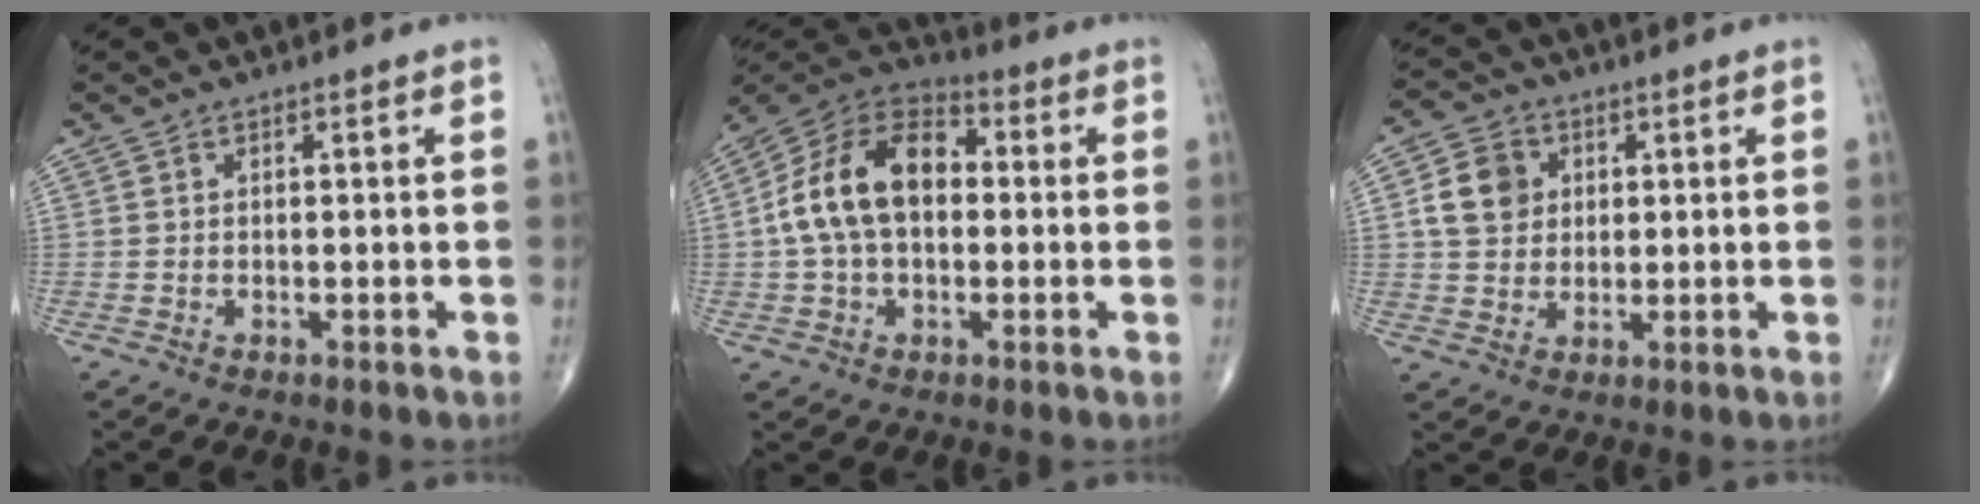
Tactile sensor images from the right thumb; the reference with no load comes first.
{"total": 16.3, "force": [1.0, 10.4, 12.5], "torque": [-0.220, 0.037, 0.006]}
{"total": 7.7, "force": [1.7, 6.4, 3.8], "torque": [-0.048, -0.001, 0.028]}